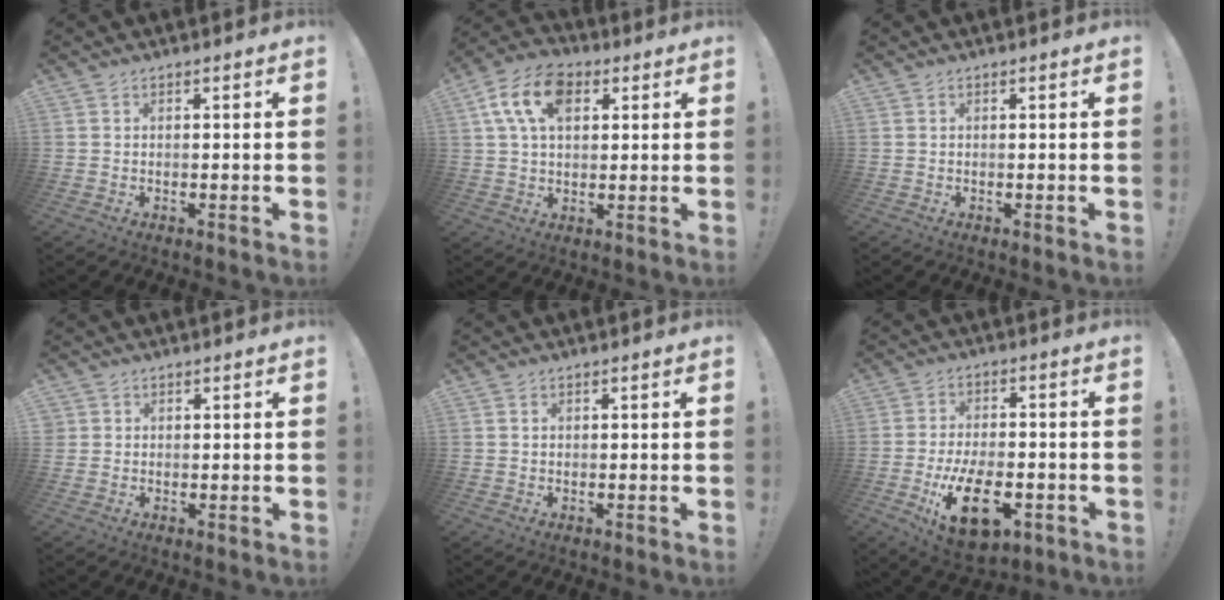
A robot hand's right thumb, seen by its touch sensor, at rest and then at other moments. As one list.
[{"total": 13.7, "force": [4.9, 9.0, 9.0], "torque": [-0.158, 0.002, 0.094]}, {"total": 0.0}, {"total": 1.4, "force": [0.6, 1.2, 0.2], "torque": [-0.001, -0.002, 0.012]}, {"total": 0.6, "force": [0.4, 0.4, 0.3], "torque": [-0.010, 0.003, 0.008]}, {"total": 15.7, "force": [-6.3, 8.4, 11.6], "torque": [-0.193, 0.025, -0.103]}]